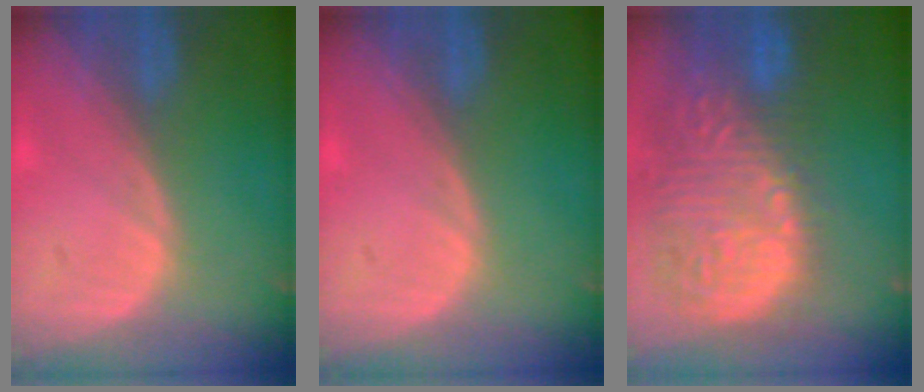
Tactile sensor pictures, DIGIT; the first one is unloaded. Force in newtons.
{"total": 0.0}
{"total": 15.3, "press": 12.5, "slide": 8.8}